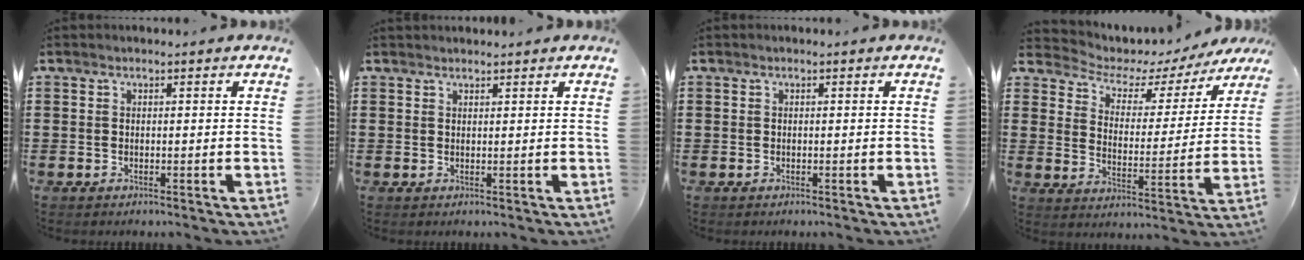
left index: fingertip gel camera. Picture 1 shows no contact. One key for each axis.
{"total": 1.0, "fx": 1.0, "fy": 0.1, "fz": 0.1, "tx": -0.003, "ty": -0.001, "tz": 0.021}
{"total": 0.0}
{"total": 3.7, "fx": 3.1, "fy": 1.9, "fz": 1.1, "tx": -0.039, "ty": -0.029, "tz": 0.039}